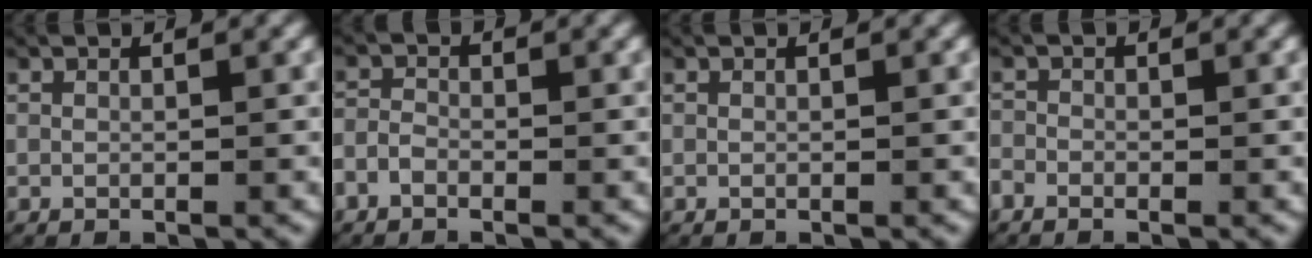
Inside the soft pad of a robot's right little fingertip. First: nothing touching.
{"total": 1.8, "force": [-1.1, 1.3, 0.6], "torque": [-0.024, -0.003, -0.023]}
{"total": 0.0}
{"total": 1.4, "force": [-0.8, 1.1, 0.3], "torque": [-0.013, -0.004, -0.018]}